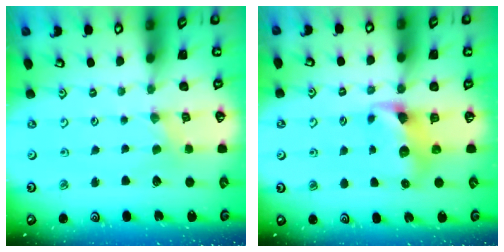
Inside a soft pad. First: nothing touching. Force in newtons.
{"total": 7.0, "press": 7.0, "slide": 0.7}